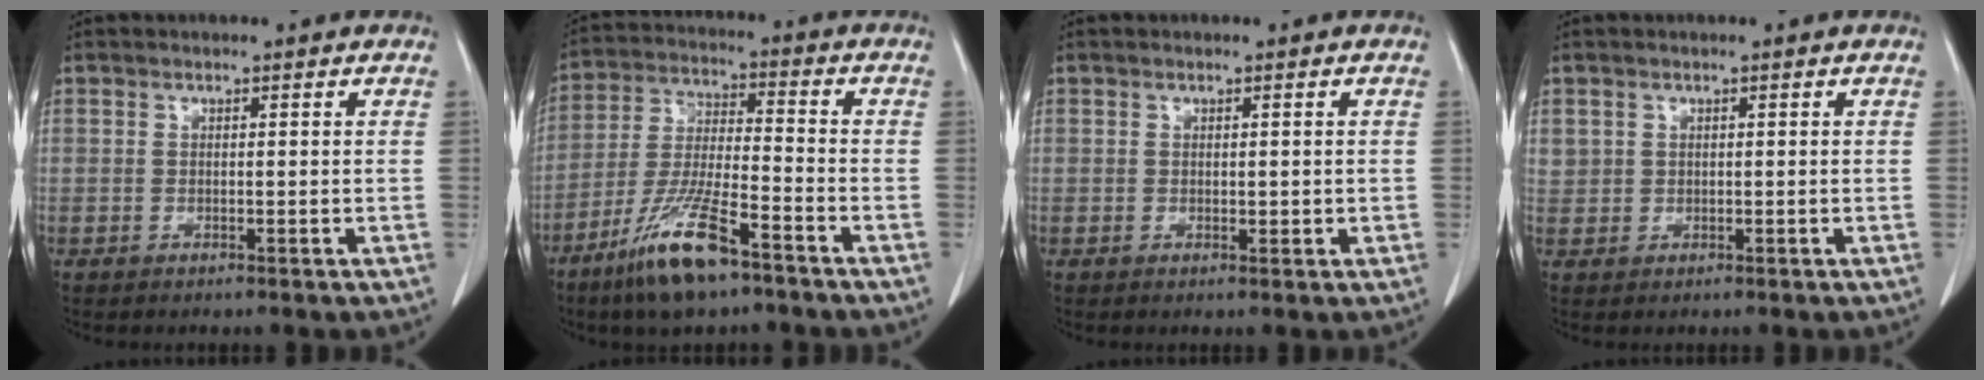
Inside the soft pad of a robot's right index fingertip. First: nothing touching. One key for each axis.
{"total": 12.4, "fx": -8.1, "fy": 2.0, "fz": 9.2, "tx": -0.193, "ty": -0.026, "tz": -0.151}
{"total": 1.0, "fx": 0.2, "fy": 0.7, "fz": 0.8, "tx": -0.007, "ty": -0.001, "tz": 0.007}
{"total": 1.7, "fx": 0.8, "fy": 1.5, "fz": 0.2, "tx": 0.008, "ty": 0.011, "tz": 0.017}